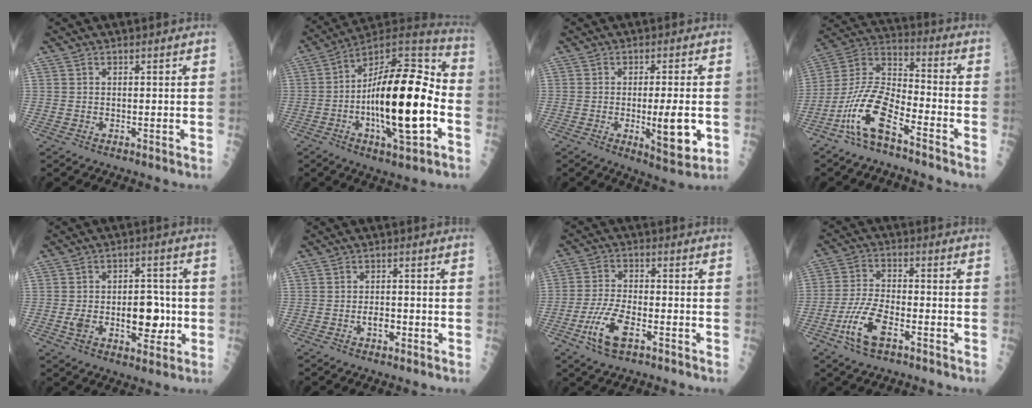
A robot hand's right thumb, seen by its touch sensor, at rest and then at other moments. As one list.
[{"total": 24.5, "force": [-3.7, 8.0, 22.8], "torque": [-0.393, 0.025, -0.057]}, {"total": 8.8, "force": [-1.5, 2.2, 8.4], "torque": [-0.120, -0.015, -0.014]}, {"total": 14.0, "force": [-7.8, 4.8, 10.6], "torque": [-0.219, 0.068, -0.152]}, {"total": 11.7, "force": [-1.6, 6.6, 9.5], "torque": [-0.116, 0.022, -0.017]}, {"total": 2.9, "force": [-1.1, 1.5, 2.2], "torque": [-0.025, 0.008, -0.017]}, {"total": 8.8, "force": [-4.1, 3.4, 7.0], "torque": [-0.150, 0.016, -0.076]}, {"total": 9.4, "force": [-4.5, 3.7, 7.3], "torque": [-0.158, 0.021, -0.086]}]